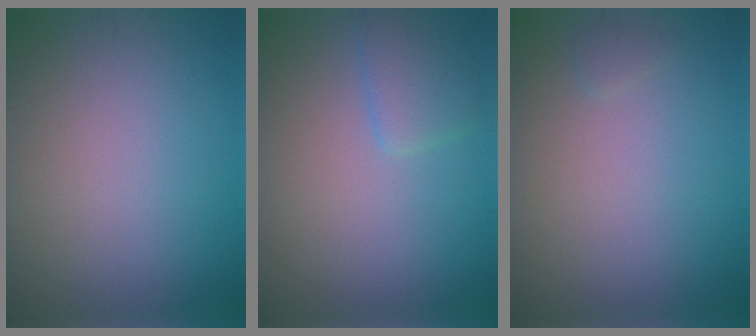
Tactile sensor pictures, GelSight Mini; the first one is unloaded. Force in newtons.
{"total": 2.1, "press": 2.1, "slide": 0.2}
{"total": 0.5, "press": 0.5, "slide": 0.1}